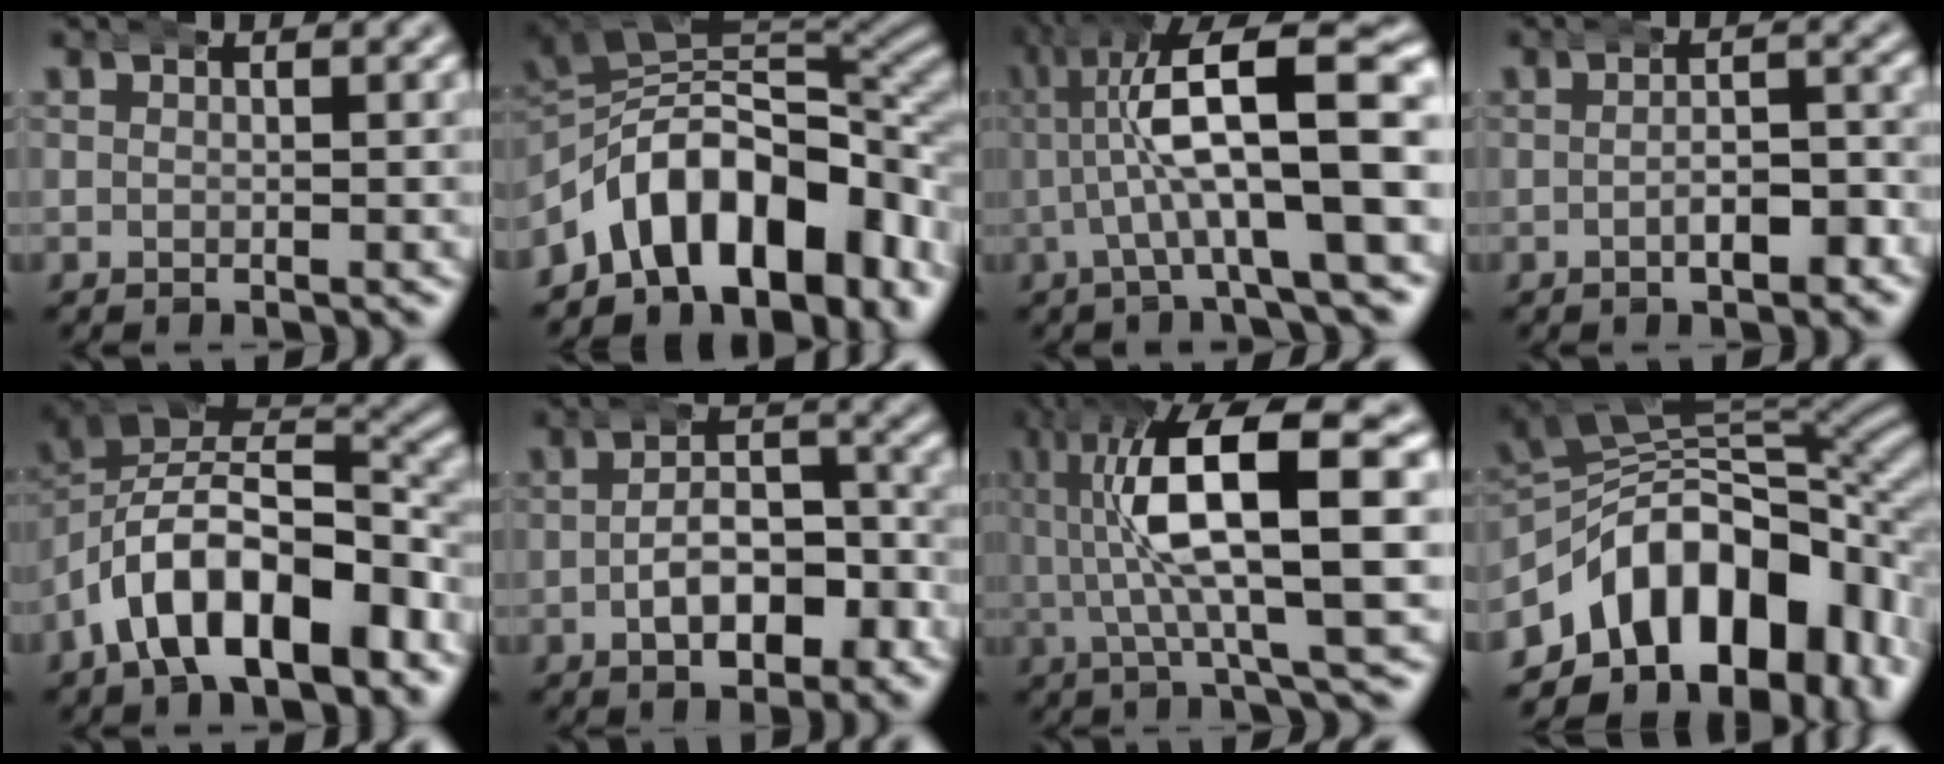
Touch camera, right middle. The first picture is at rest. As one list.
[{"total": 16.3, "force": [-4.7, 10.5, 11.5], "torque": [-0.177, -0.021, -0.067]}, {"total": 12.0, "force": [1.7, 4.7, 10.9], "torque": [-0.160, 0.007, 0.021]}, {"total": 3.7, "force": [-1.7, 1.5, 2.9], "torque": [-0.031, 0.005, -0.034]}, {"total": 13.4, "force": [-5.0, 8.9, 8.8], "torque": [-0.170, -0.029, -0.068]}, {"total": 6.5, "force": [-2.9, 3.3, 4.8], "torque": [-0.049, -0.002, -0.045]}, {"total": 12.5, "force": [2.9, 4.0, 11.5], "torque": [-0.192, 0.016, 0.042]}, {"total": 21.8, "force": [-4.8, 15.7, 14.3], "torque": [-0.246, -0.028, -0.071]}]